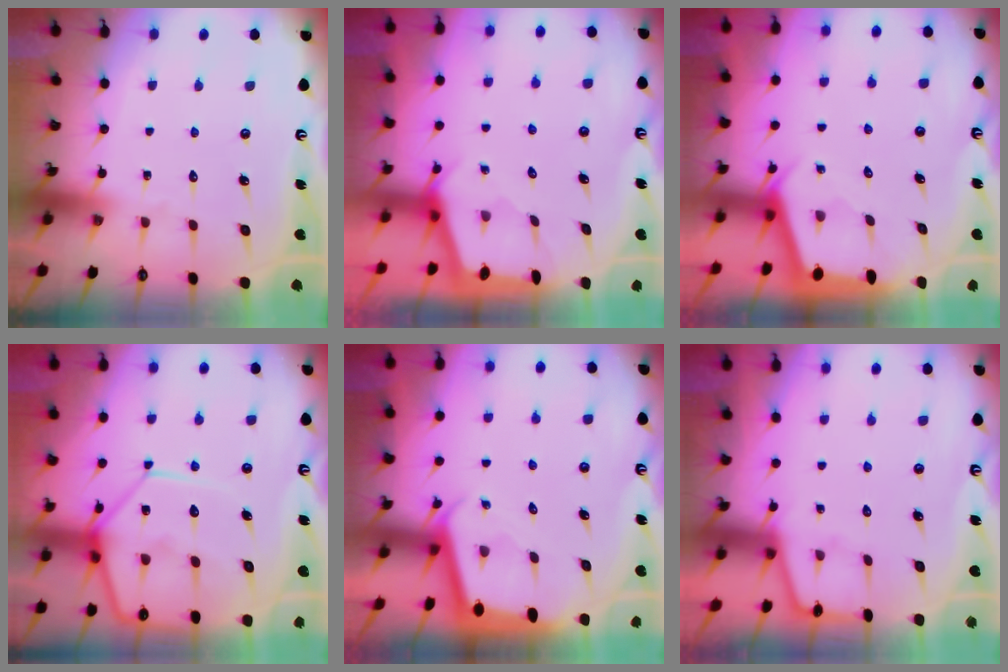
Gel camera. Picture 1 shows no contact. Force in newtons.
{"total": 2.2, "press": 2.2, "slide": 0.3}
{"total": 2.3, "press": 2.3, "slide": 0.2}
{"total": 14.8, "press": 14.7, "slide": 1.3}
{"total": 1.7, "press": 1.7, "slide": 0.1}
{"total": 2.3, "press": 2.3, "slide": 0.4}